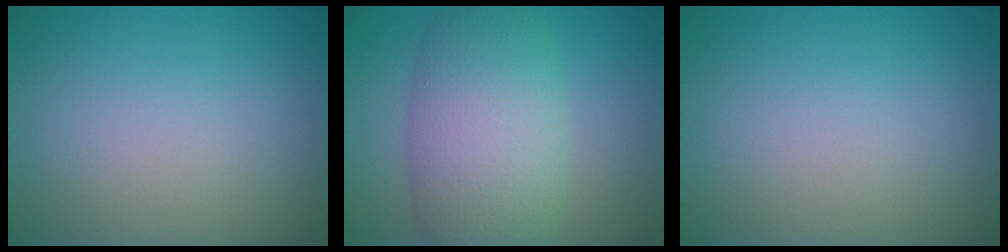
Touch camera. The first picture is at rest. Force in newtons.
{"total": 8.4, "press": 8.4, "slide": 0.4}
{"total": 0.0}